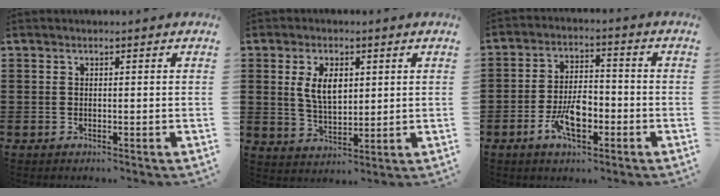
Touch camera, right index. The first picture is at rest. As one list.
[{"total": 5.9, "force": [1.5, 3.2, 4.8], "torque": [-0.094, 0.007, 0.023]}, {"total": 7.3, "force": [-3.0, 3.5, 5.7], "torque": [-0.118, 0.004, -0.056]}]